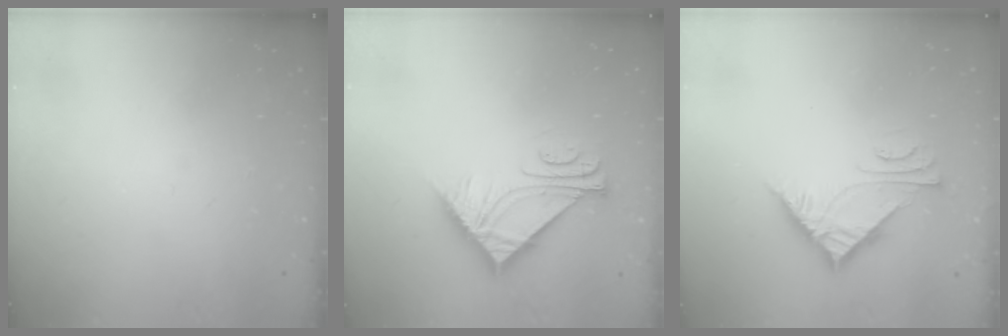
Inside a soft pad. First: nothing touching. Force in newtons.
{"total": 9.3, "press": 9.3, "slide": 0.5}
{"total": 6.9, "press": 6.8, "slide": 0.5}